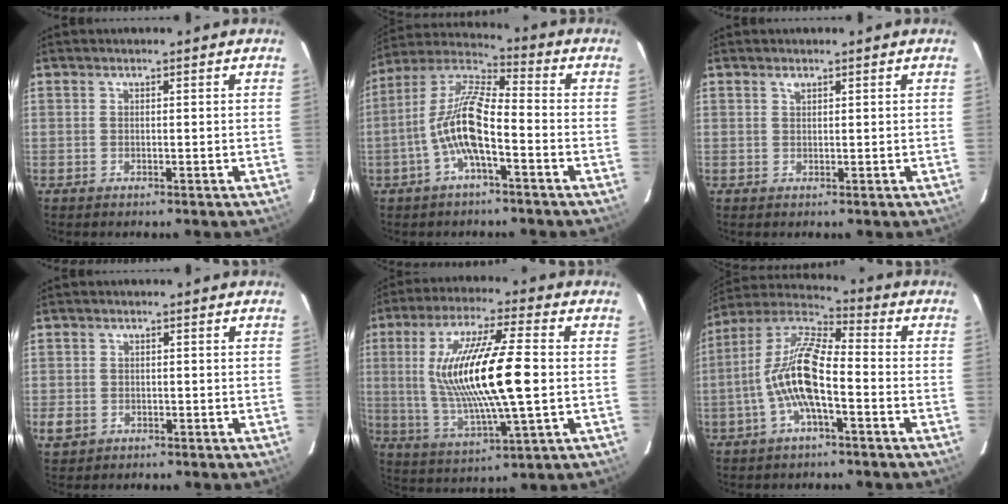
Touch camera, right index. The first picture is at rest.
{"total": 11.6, "force": [-4.0, 2.9, 10.5], "torque": [-0.216, 0.009, -0.080]}
{"total": 0.8, "force": [0.6, 0.4, 0.4], "torque": [-0.006, 0.003, 0.011]}
{"total": 3.1, "force": [-0.8, 2.7, 1.3], "torque": [-0.026, -0.001, -0.011]}
{"total": 19.1, "force": [0.8, 3.4, 18.8], "torque": [-0.355, -0.006, 0.025]}
{"total": 13.2, "force": [-3.6, 3.7, 12.1], "torque": [-0.243, 0.007, -0.073]}